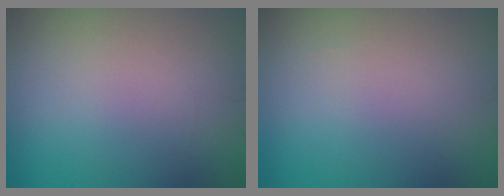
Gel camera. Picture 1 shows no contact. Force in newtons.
{"total": 0.0}